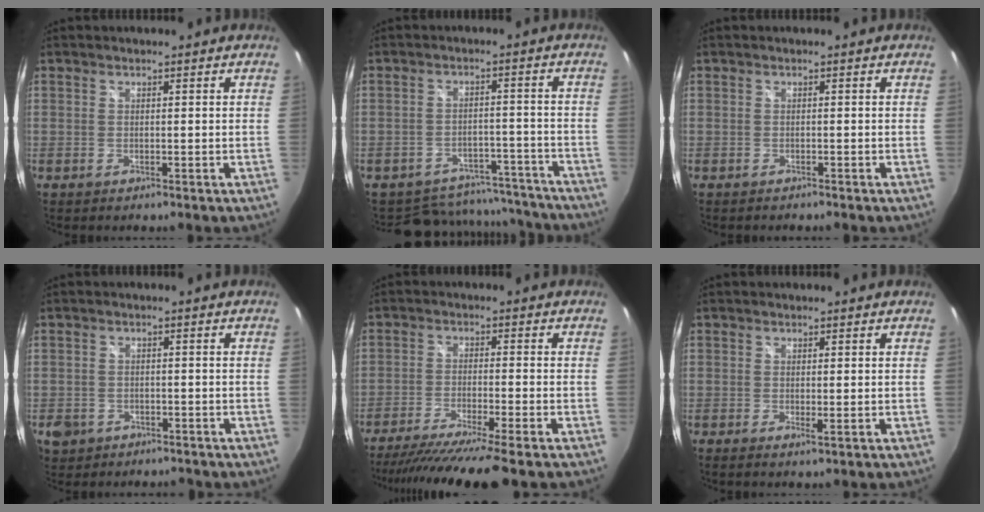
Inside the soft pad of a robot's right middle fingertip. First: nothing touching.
{"total": 14.6, "force": [-12.5, 6.8, 3.2], "torque": [-0.074, 0.029, -0.146]}
{"total": 1.0, "force": [-0.9, 0.3, 0.2], "torque": [-0.006, -0.006, -0.015]}
{"total": 4.7, "force": [-2.4, 3.9, 1.4], "torque": [-0.045, 0.001, -0.033]}
{"total": 13.9, "force": [-11.7, -1.4, 7.3], "torque": [-0.141, -0.039, -0.190]}
{"total": 1.2, "force": [-0.2, 0.1, 1.1], "torque": [-0.021, -0.005, -0.005]}